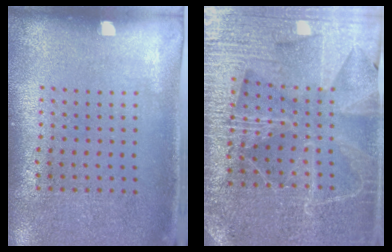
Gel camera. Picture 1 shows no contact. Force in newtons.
{"total": 4.4, "press": 4.2, "slide": 1.6}